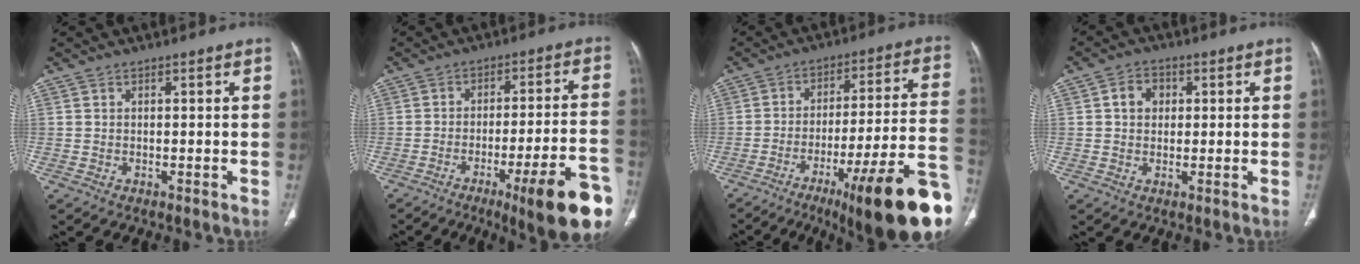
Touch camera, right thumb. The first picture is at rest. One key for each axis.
{"total": 17.5, "fx": -9.1, "fy": 2.4, "fz": 14.8, "tx": -0.156, "ty": 0.044, "tz": -0.125}
{"total": 25.2, "fx": -13.0, "fy": 3.5, "fz": 21.3, "tx": -0.228, "ty": 0.059, "tz": -0.190}
{"total": 4.3, "fx": 0.9, "fy": 3.6, "fz": 2.3, "tx": -0.016, "ty": 0.008, "tz": 0.010}